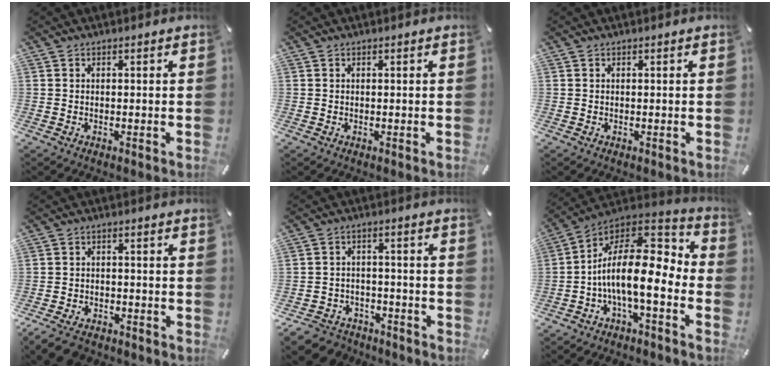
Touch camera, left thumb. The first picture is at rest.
{"total": 0.0}
{"total": 0.0}
{"total": 5.0, "force": [-4.0, 2.3, 1.9], "torque": [-0.047, 0.016, -0.078]}
{"total": 5.9, "force": [-4.2, 3.8, 1.5], "torque": [-0.037, 0.017, -0.080]}
{"total": 16.6, "force": [-3.2, 7.6, 14.4], "torque": [-0.263, -0.013, -0.054]}